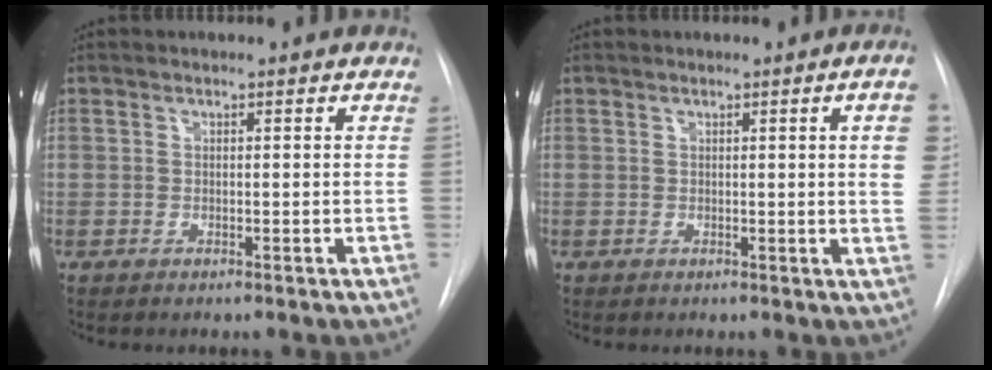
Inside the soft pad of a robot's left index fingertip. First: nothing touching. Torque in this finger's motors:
{"motor_torque": [0.88, -0.40, 0.43, 0.07]}